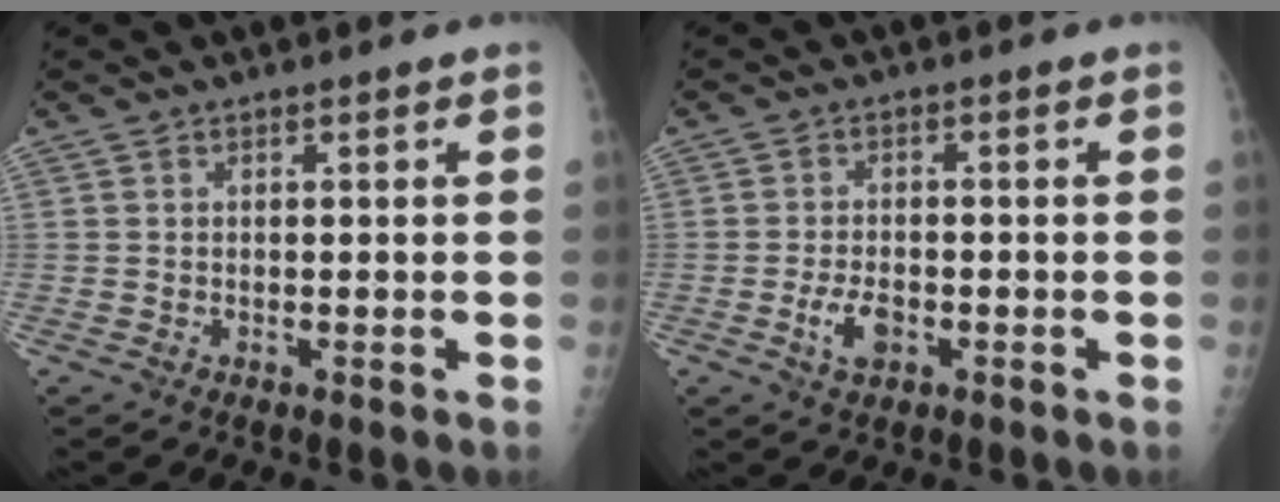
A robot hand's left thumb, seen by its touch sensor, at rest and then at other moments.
{"total": 4.2, "force": [-1.6, 2.4, 3.0], "torque": [-0.056, 0.006, -0.028]}